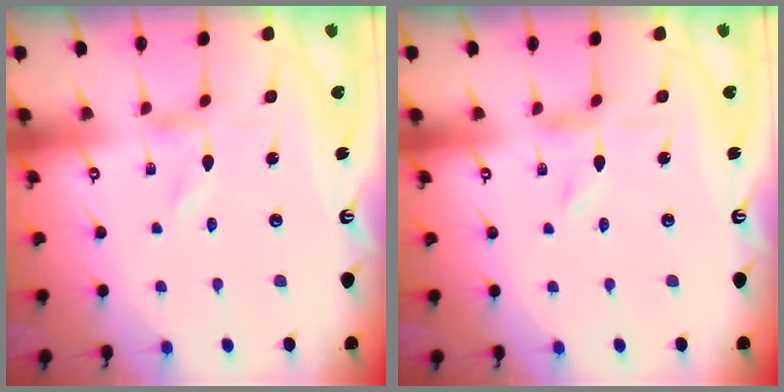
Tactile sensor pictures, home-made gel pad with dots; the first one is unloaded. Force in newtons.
{"total": 1.7, "press": 1.7, "slide": 0.3}